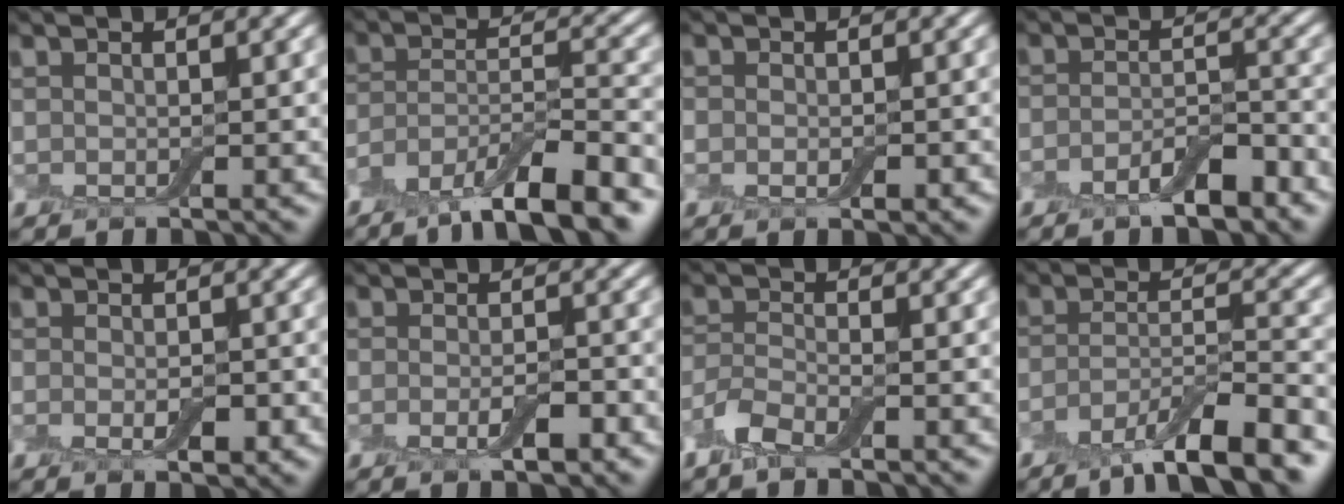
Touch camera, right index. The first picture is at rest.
{"total": 9.0, "force": [-6.4, 2.3, 5.9], "torque": [-0.097, -0.002, -0.116]}
{"total": 1.9, "force": [-0.4, 1.3, 1.4], "torque": [-0.018, -0.006, -0.005]}
{"total": 3.9, "force": [-2.4, 1.3, 2.8], "torque": [-0.049, 0.003, -0.045]}
{"total": 2.6, "force": [-0.7, 1.4, 2.1], "torque": [-0.036, -0.004, -0.012]}
{"total": 2.8, "force": [-1.2, 1.1, 2.3], "torque": [-0.042, -0.003, -0.024]}
{"total": 2.9, "force": [-2.0, 1.1, 1.8], "torque": [-0.043, 0.000, -0.048]}
{"total": 8.1, "force": [-5.4, 1.9, 5.7], "torque": [-0.088, -0.001, -0.098]}